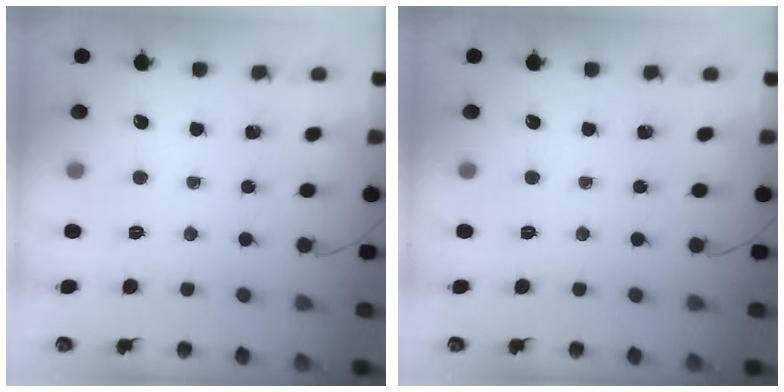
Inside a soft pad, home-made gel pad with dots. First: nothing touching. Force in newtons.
{"total": 0.0}